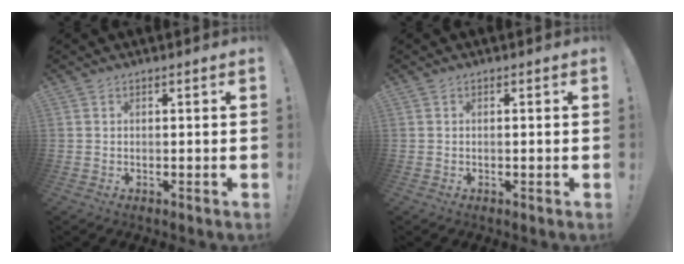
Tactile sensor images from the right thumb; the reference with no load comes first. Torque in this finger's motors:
{"motor_torque": [-0.01, -0.38, 0.04, -0.04, 0.00]}